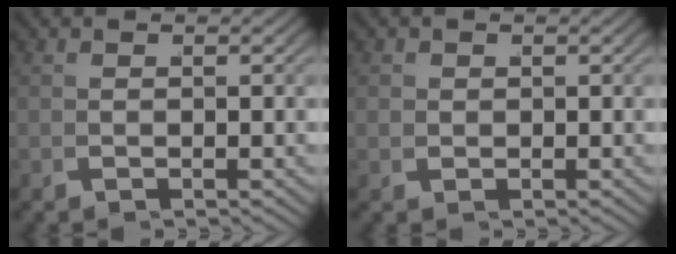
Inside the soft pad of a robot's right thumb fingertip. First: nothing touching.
{"total": 1.2, "force": [0.5, 1.0, 0.2], "torque": [-0.009, -0.005, 0.010]}